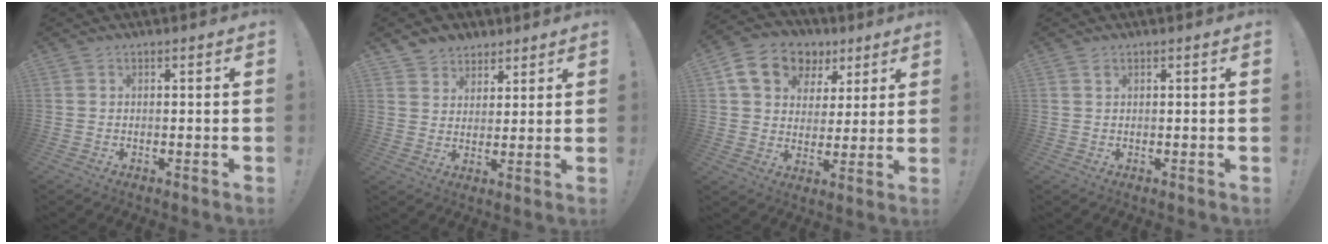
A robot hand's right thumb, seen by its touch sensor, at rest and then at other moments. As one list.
[{"total": 5.9, "force": [4.3, 4.0, 0.3], "torque": [0.002, -0.036, 0.083]}, {"total": 14.0, "force": [6.9, 10.5, 6.1], "torque": [-0.094, -0.026, 0.133]}, {"total": 0.6, "force": [0.4, 0.4, 0.2], "torque": [-0.003, -0.001, 0.007]}]